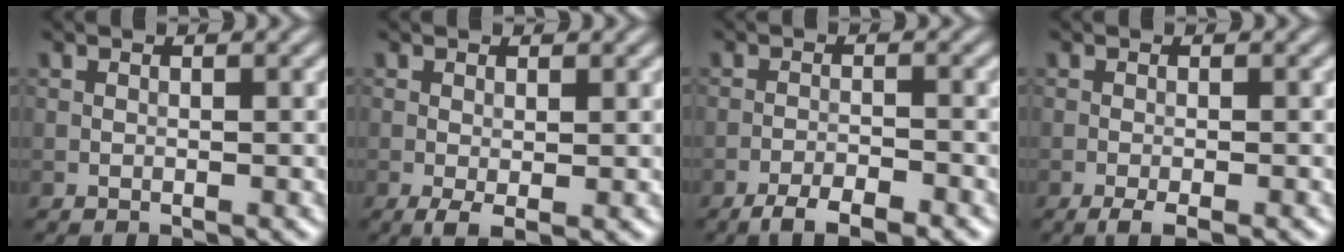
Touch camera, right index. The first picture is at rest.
{"total": 1.5, "force": [-0.3, 0.5, 1.4], "torque": [-0.028, -0.005, -0.005]}
{"total": 3.6, "force": [-2.7, 0.8, 2.2], "torque": [-0.041, 0.003, -0.049]}
{"total": 2.1, "force": [-1.2, 0.4, 1.7], "torque": [-0.028, 0.001, -0.023]}